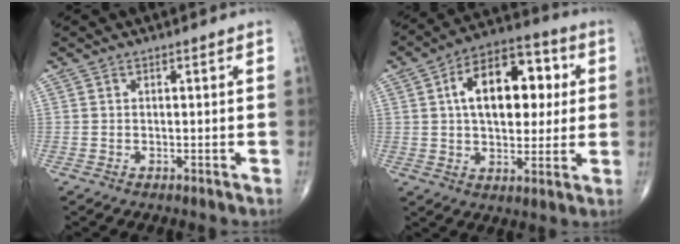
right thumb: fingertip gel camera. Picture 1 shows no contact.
{"total": 17.5, "force": [3.6, 10.2, 13.8], "torque": [-0.178, 0.016, 0.052]}